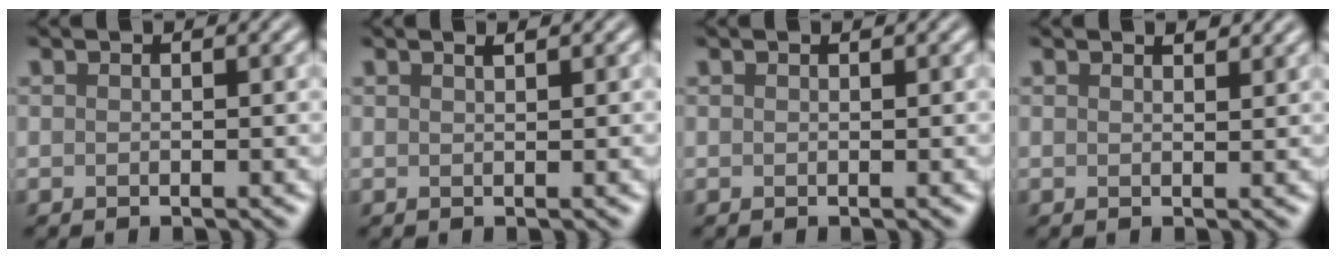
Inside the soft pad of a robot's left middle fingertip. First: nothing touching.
{"total": 0.5, "force": [0.4, 0.0, 0.3], "torque": [-0.007, -0.001, 0.008]}
{"total": 0.0}
{"total": 1.0, "force": [0.9, 0.2, 0.4], "torque": [-0.010, -0.001, 0.016]}